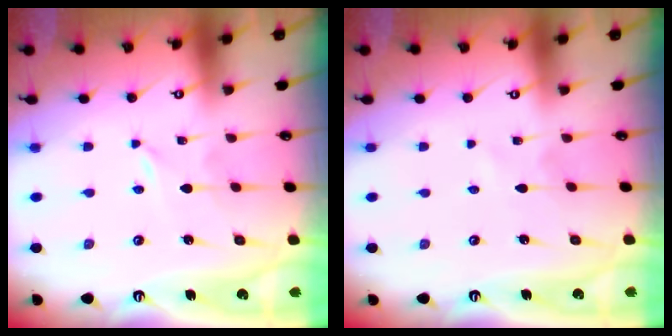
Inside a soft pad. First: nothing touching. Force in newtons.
{"total": 1.1, "press": 1.1, "slide": 0.2}